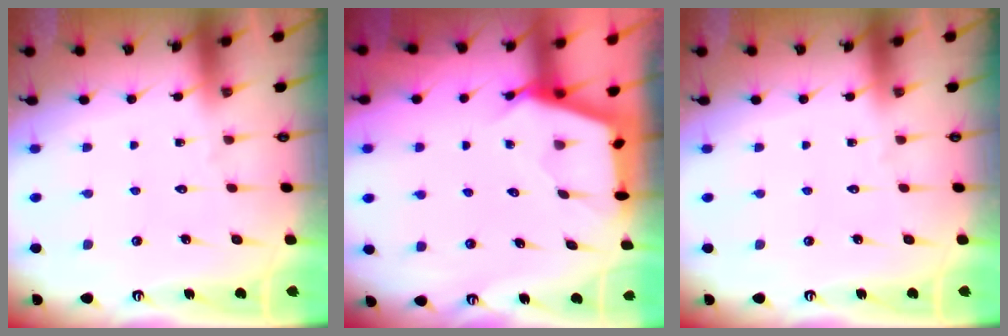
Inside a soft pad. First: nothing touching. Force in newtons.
{"total": 2.6, "press": 2.6, "slide": 0.3}
{"total": 0.0}